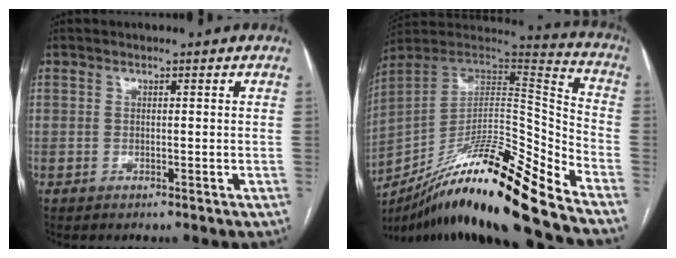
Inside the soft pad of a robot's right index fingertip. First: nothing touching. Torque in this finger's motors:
{"motor_torque": [1.12, -1.02, 0.70, 0.17]}